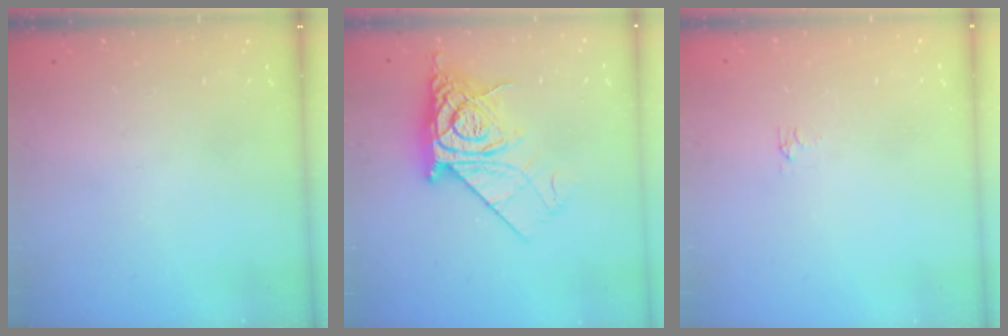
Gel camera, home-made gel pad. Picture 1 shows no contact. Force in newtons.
{"total": 12.2, "press": 12.2, "slide": 1.1}
{"total": 2.9, "press": 2.9, "slide": 0.5}